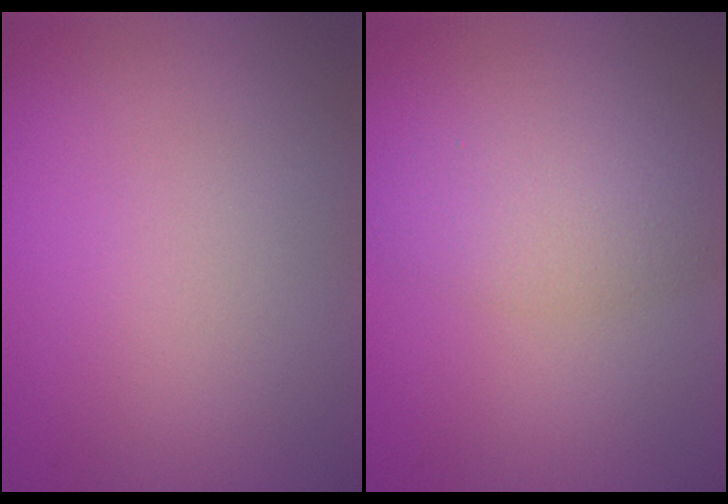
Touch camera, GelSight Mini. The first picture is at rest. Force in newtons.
{"total": 3.6, "press": 3.6, "slide": 0.2}